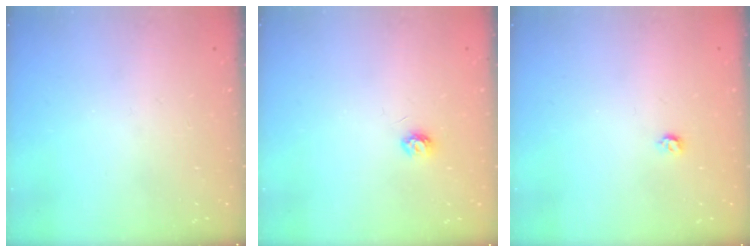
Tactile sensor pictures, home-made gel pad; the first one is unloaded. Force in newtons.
{"total": 4.6, "press": 4.6, "slide": 0.5}
{"total": 3.5, "press": 3.5, "slide": 0.5}